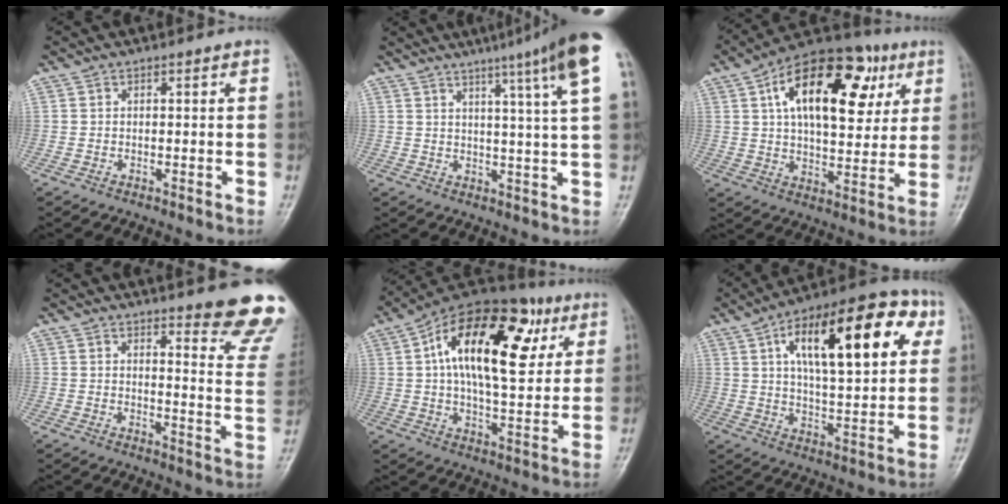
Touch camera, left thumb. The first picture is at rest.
{"total": 13.0, "force": [7.1, -0.8, 10.9], "torque": [-0.154, -0.014, 0.082]}
{"total": 23.1, "force": [8.2, 11.9, 18.0], "torque": [-0.246, 0.006, 0.121]}
{"total": 14.1, "force": [11.4, 2.4, 8.1], "torque": [-0.059, -0.091, 0.120]}
{"total": 23.7, "force": [7.2, 11.6, 19.4], "torque": [-0.285, 0.011, 0.102]}
{"total": 23.5, "force": [8.1, 9.5, 20.0], "torque": [-0.275, 0.008, 0.115]}